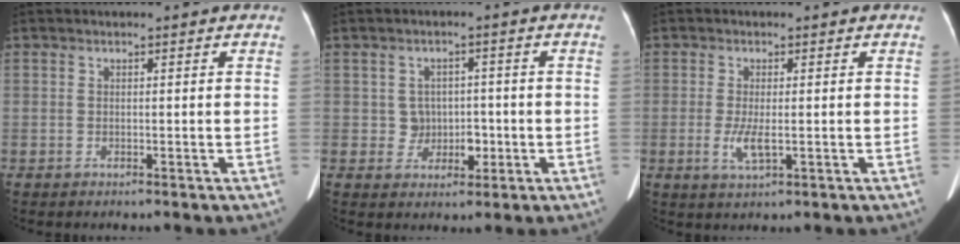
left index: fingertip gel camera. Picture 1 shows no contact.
{"total": 3.8, "force": [-0.4, 3.6, 1.3], "torque": [-0.014, 0.012, 0.001]}
{"total": 3.3, "force": [-0.6, 0.9, 3.1], "torque": [-0.068, -0.007, -0.006]}